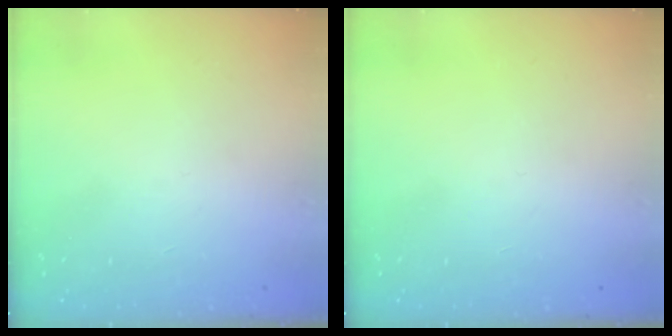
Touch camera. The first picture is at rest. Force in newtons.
{"total": 0.0}